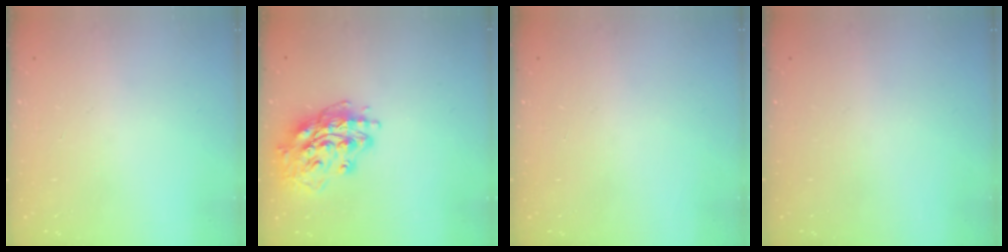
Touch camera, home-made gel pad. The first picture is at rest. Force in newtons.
{"total": 15.6, "press": 15.6, "slide": 1.3}
{"total": 0.0}
{"total": 0.0}